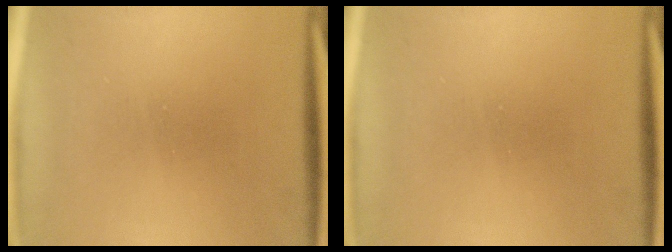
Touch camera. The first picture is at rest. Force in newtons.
{"total": 0.0}